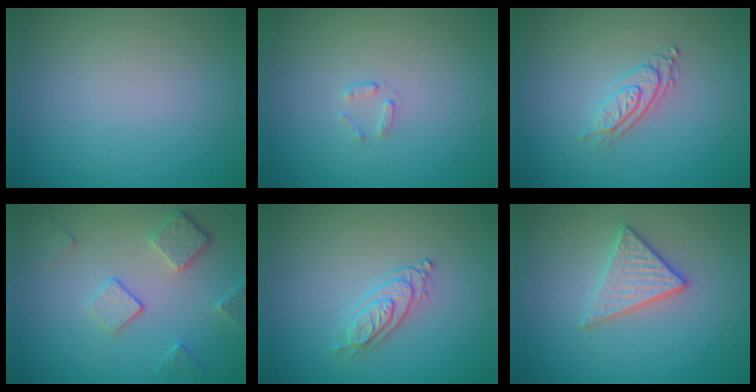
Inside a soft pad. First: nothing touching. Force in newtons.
{"total": 0.7, "press": 0.4, "slide": 0.6}
{"total": 2.8, "press": 2.1, "slide": 1.9}
{"total": 3.6, "press": 2.8, "slide": 2.2}
{"total": 2.3, "press": 2.1, "slide": 0.9}
{"total": 2.9, "press": 2.7, "slide": 1.1}